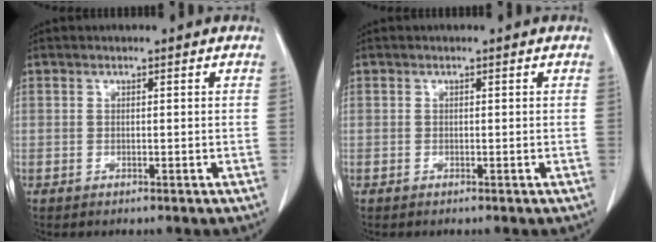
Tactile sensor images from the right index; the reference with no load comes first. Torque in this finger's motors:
{"motor_torque": [-0.03, 0.00, -0.01, 0.00]}